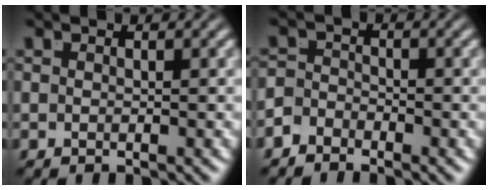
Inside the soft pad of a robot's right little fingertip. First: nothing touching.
{"total": 2.5, "force": [-2.1, 1.4, 0.3], "torque": [-0.002, -0.018, -0.035]}